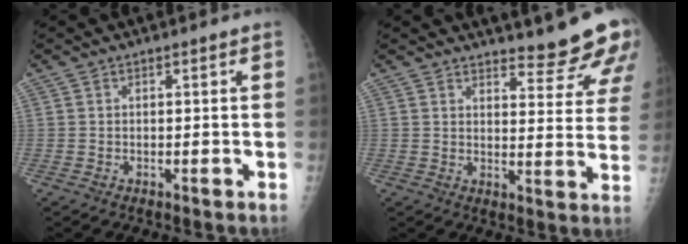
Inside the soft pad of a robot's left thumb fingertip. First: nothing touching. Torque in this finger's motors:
{"motor_torque": [0.22, 0.32, 0.18, -0.34, 0.13]}